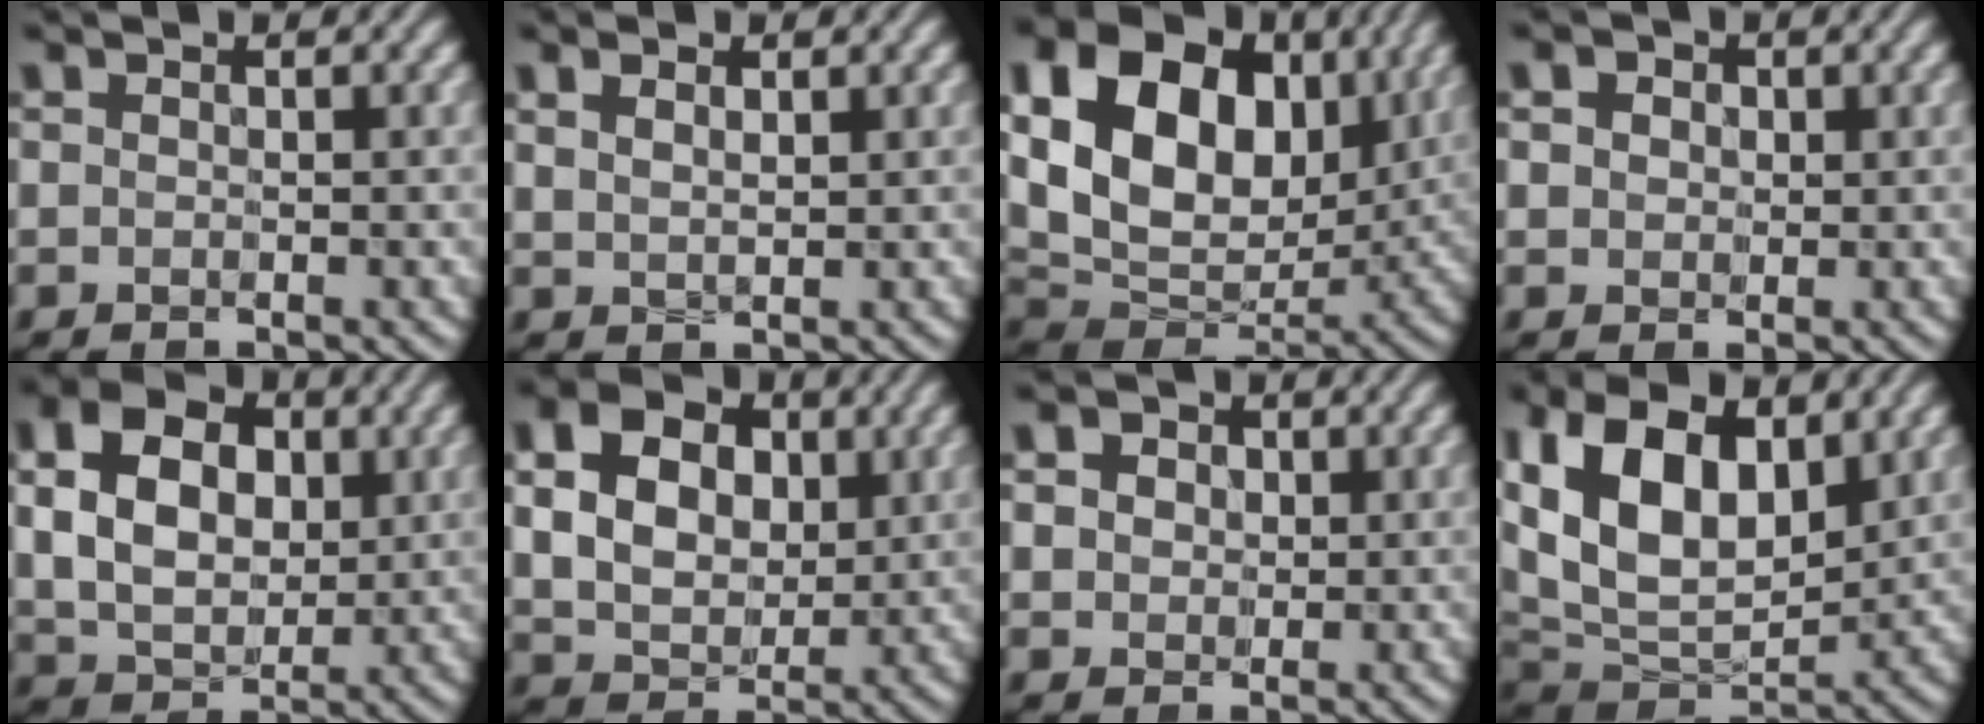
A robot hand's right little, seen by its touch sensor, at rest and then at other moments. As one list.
[{"total": 1.6, "force": [0.8, 0.8, 1.1], "torque": [-0.024, -0.001, 0.020]}, {"total": 15.7, "force": [3.9, 11.1, 10.3], "torque": [-0.211, 0.019, 0.075]}, {"total": 3.3, "force": [1.3, 2.6, 1.6], "torque": [-0.049, 0.011, 0.018]}, {"total": 8.5, "force": [1.4, 6.1, 5.7], "torque": [-0.133, 0.013, 0.022]}, {"total": 10.0, "force": [2.4, 7.7, 5.9], "torque": [-0.135, 0.022, 0.045]}, {"total": 5.3, "force": [2.2, 4.0, 2.7], "torque": [-0.074, 0.013, 0.025]}, {"total": 12.3, "force": [3.5, 7.4, 9.2], "torque": [-0.198, 0.001, 0.063]}]